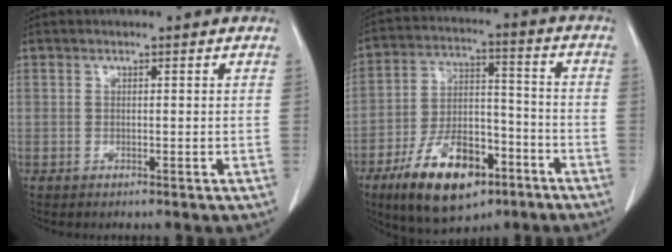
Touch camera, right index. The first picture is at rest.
{"total": 15.9, "force": [-9.0, 7.2, 10.9], "torque": [-0.194, 0.006, -0.147]}